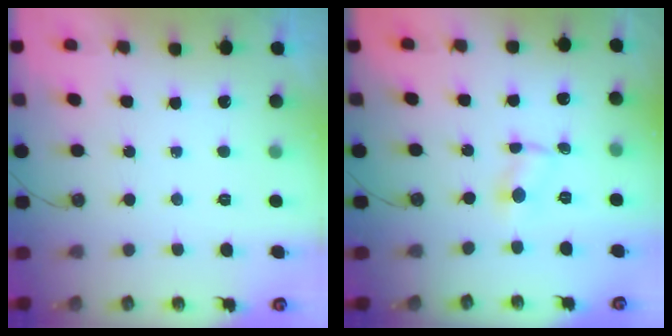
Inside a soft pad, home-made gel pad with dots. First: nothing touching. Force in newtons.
{"total": 1.5, "press": 1.5, "slide": 0.2}